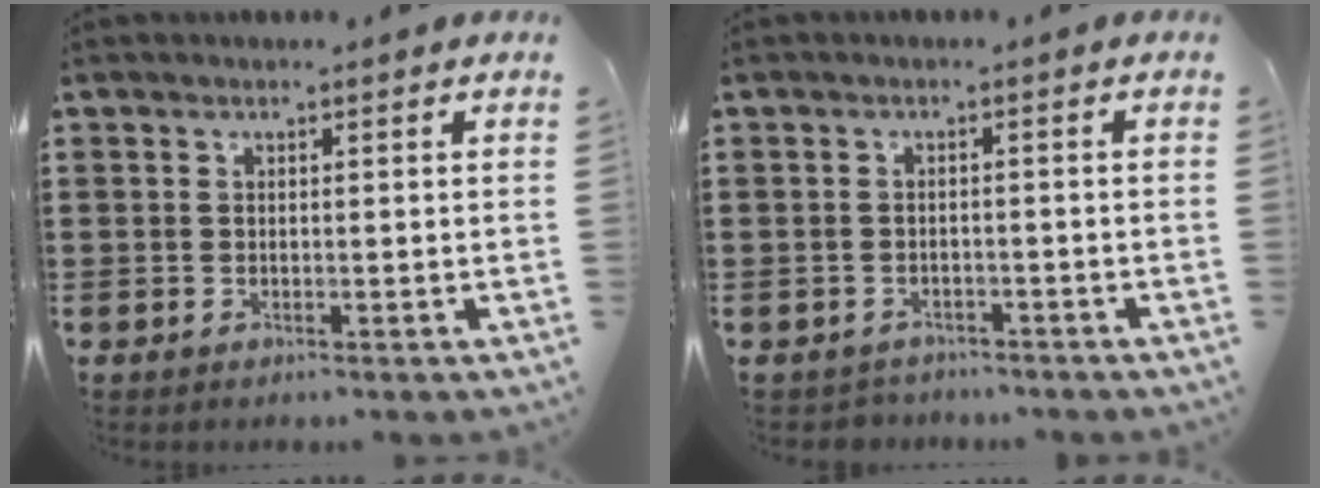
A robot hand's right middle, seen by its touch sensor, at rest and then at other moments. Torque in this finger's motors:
{"motor_torque": [-0.10, -0.01, -0.04, -0.02]}